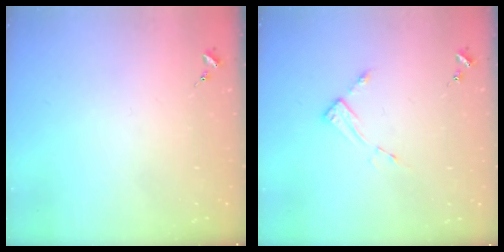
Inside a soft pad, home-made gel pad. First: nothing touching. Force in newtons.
{"total": 4.4, "press": 4.3, "slide": 0.5}